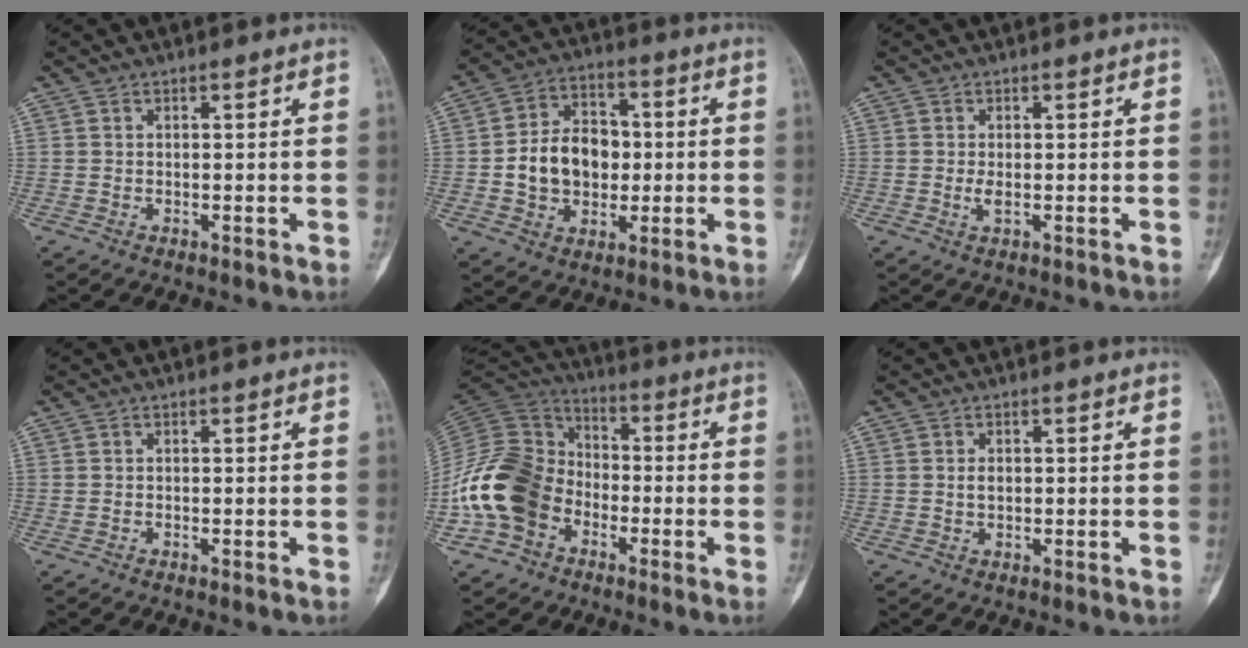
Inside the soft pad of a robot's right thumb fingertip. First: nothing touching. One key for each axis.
{"total": 13.0, "fx": -0.5, "fy": 9.9, "fz": 8.4, "tx": -0.110, "ty": 0.023, "tz": -0.010}
{"total": 1.4, "fx": -0.1, "fy": 0.6, "fz": 1.2, "tx": -0.025, "ty": -0.003, "tz": -0.001}
{"total": 0.0}
{"total": 16.8, "fx": -5.6, "fy": 12.9, "fz": 9.0, "tx": -0.169, "ty": 0.060, "tz": -0.116}
{"total": 1.4, "fx": 0.1, "fy": 1.0, "fz": 1.0, "tx": -0.012, "ty": 0.000, "tz": 0.004}